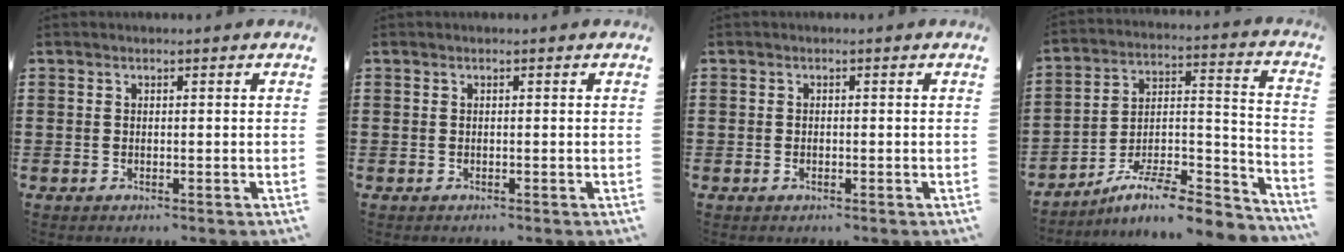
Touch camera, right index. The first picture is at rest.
{"total": 0.0}
{"total": 0.5, "force": [-0.2, 0.2, 0.5], "torque": [-0.012, -0.005, -0.003]}
{"total": 9.3, "force": [-7.6, 1.9, 5.0], "torque": [-0.074, 0.016, -0.144]}